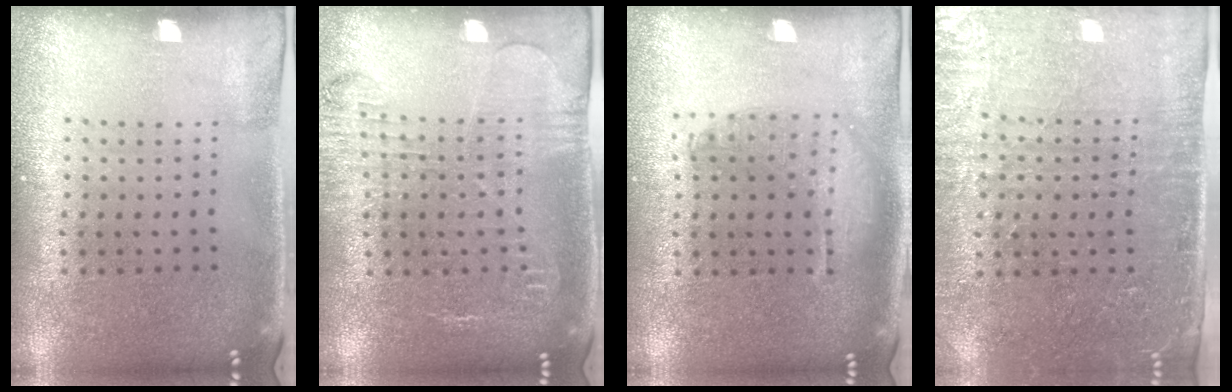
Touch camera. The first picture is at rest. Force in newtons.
{"total": 1.8, "press": 1.8, "slide": 0.4}
{"total": 1.3, "press": 1.3, "slide": 0.4}
{"total": 3.2, "press": 2.9, "slide": 1.2}